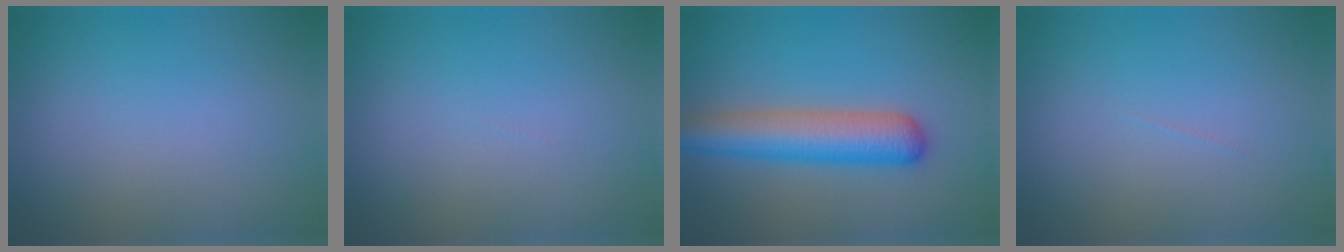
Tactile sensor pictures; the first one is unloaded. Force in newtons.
{"total": 0.0}
{"total": 6.2, "press": 6.2, "slide": 0.3}
{"total": 0.0}